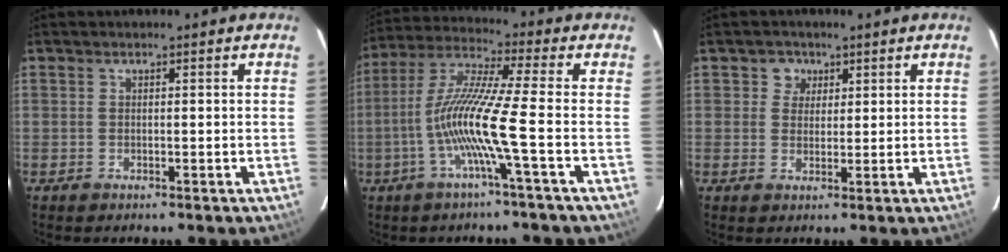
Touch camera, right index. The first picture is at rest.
{"total": 11.9, "force": [-3.7, -1.5, 11.1], "torque": [-0.220, -0.001, -0.074]}
{"total": 3.2, "force": [1.3, 3.0, 0.2], "torque": [0.010, 0.012, 0.018]}